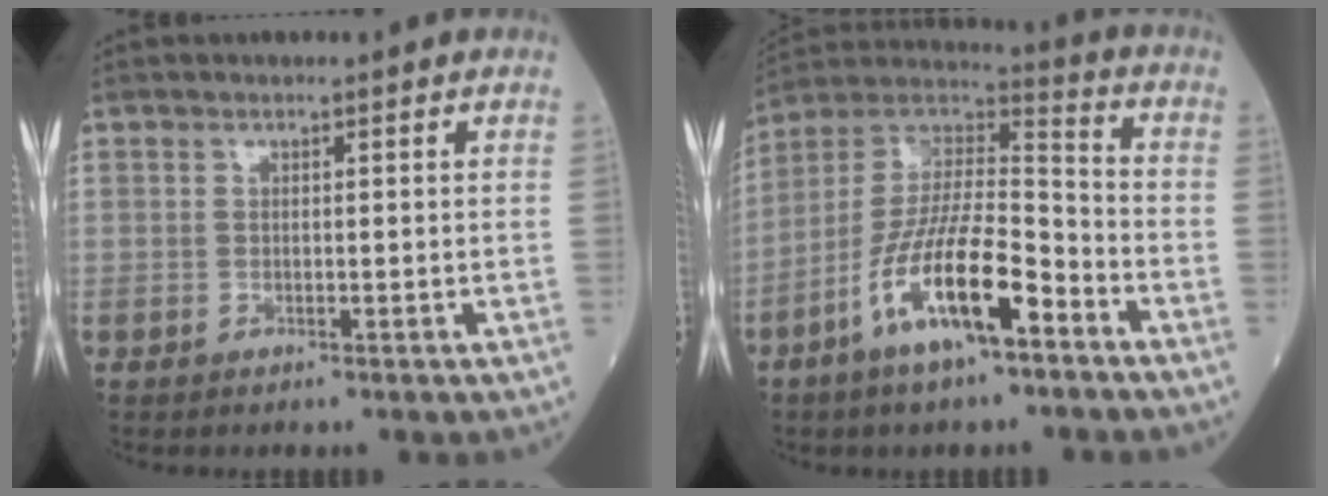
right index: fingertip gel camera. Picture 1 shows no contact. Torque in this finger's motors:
{"motor_torque": [1.59, -0.55, 1.05, 0.21]}